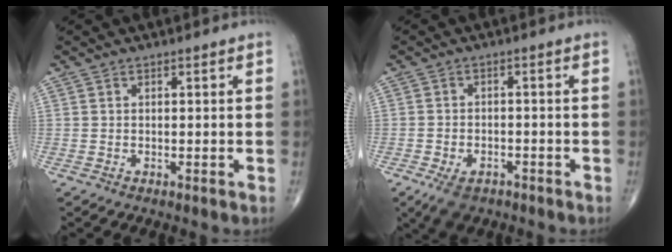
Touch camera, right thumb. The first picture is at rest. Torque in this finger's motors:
{"motor_torque": [-0.27, 0.60, 0.27, 0.14, 0.01]}